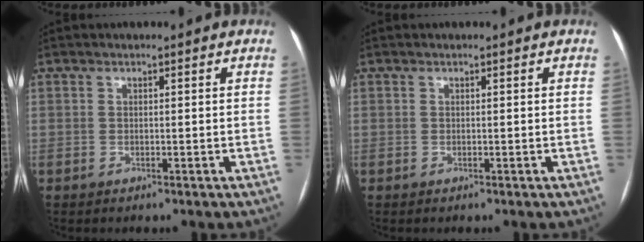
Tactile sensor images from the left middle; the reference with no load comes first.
{"total": 0.0}